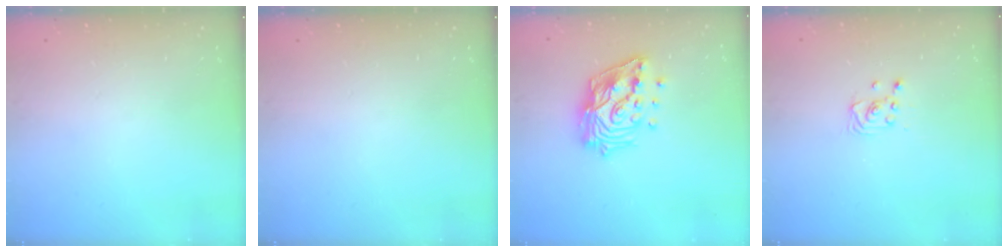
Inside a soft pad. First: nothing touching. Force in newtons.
{"total": 0.0}
{"total": 17.5, "press": 17.5, "slide": 1.4}
{"total": 2.6, "press": 2.6, "slide": 0.2}